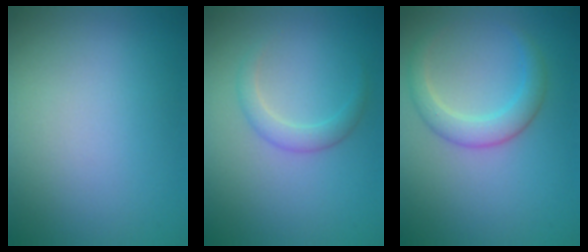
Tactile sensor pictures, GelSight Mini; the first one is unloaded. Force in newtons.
{"total": 1.7, "press": 1.7, "slide": 0.0}
{"total": 2.9, "press": 2.9, "slide": 0.3}